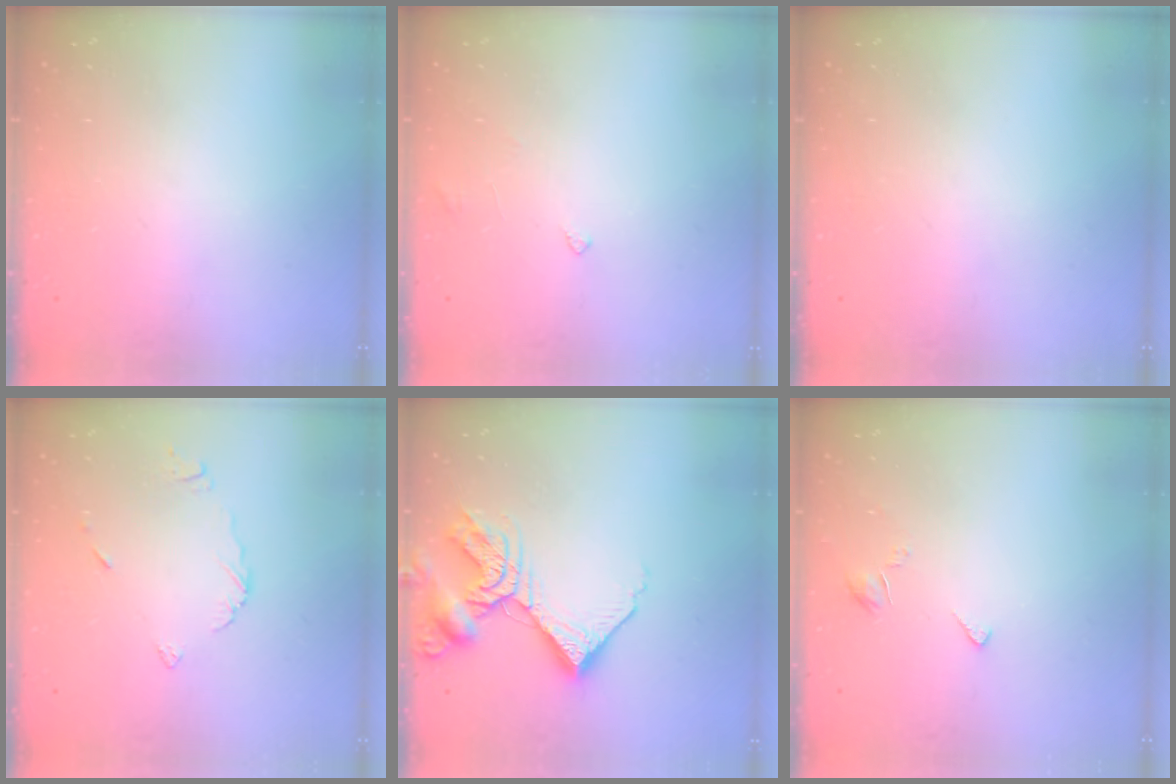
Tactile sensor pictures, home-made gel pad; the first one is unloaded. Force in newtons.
{"total": 3.0, "press": 3.0, "slide": 0.2}
{"total": 0.0}
{"total": 4.5, "press": 4.4, "slide": 0.4}
{"total": 11.7, "press": 11.6, "slide": 1.4}
{"total": 2.7, "press": 2.7, "slide": 0.5}